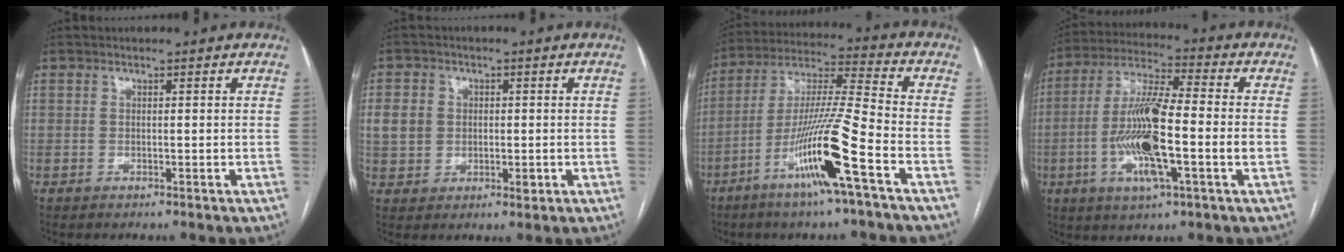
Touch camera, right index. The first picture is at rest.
{"total": 7.7, "force": [0.7, 6.7, 3.7], "torque": [-0.091, 0.008, 0.020]}
{"total": 15.0, "force": [-7.0, -0.8, 13.3], "torque": [-0.260, -0.010, -0.131]}
{"total": 14.7, "force": [-2.9, 1.7, 14.3], "torque": [-0.282, 0.001, -0.055]}